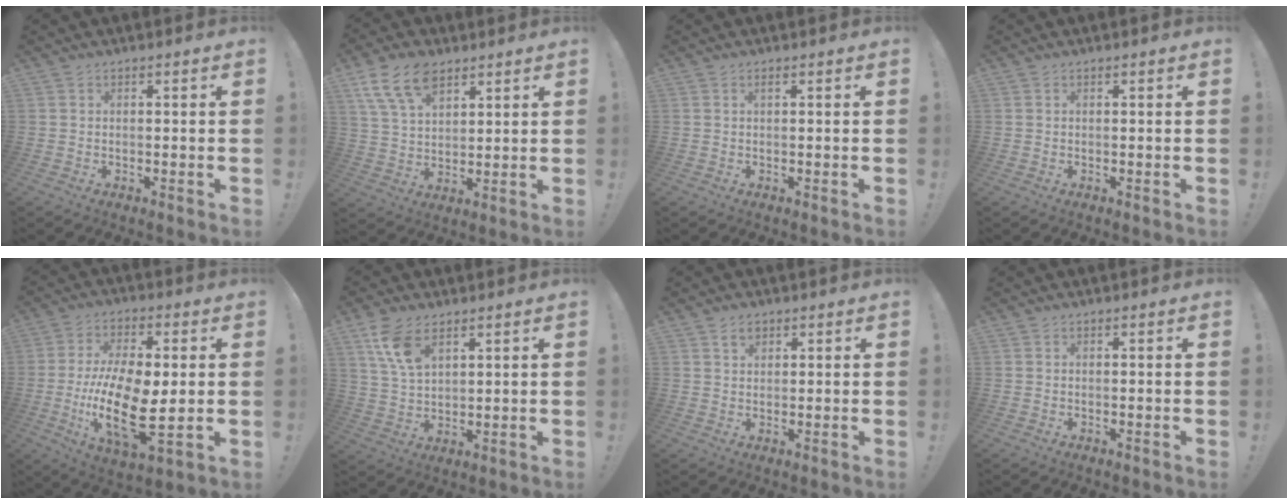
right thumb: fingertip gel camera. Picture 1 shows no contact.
{"total": 12.7, "force": [7.7, 7.2, 7.1], "torque": [-0.133, -0.026, 0.147]}
{"total": 0.5, "force": [0.2, 0.0, 0.5], "torque": [-0.005, 0.000, 0.002]}
{"total": 0.0}
{"total": 21.5, "force": [-2.5, 9.4, 19.2], "torque": [-0.370, -0.007, -0.037]}
{"total": 9.6, "force": [5.7, 4.8, 6.0], "torque": [-0.108, -0.023, 0.108]}
{"total": 3.0, "force": [1.8, 2.0, 1.3], "torque": [-0.009, -0.006, 0.029]}
{"total": 0.0}